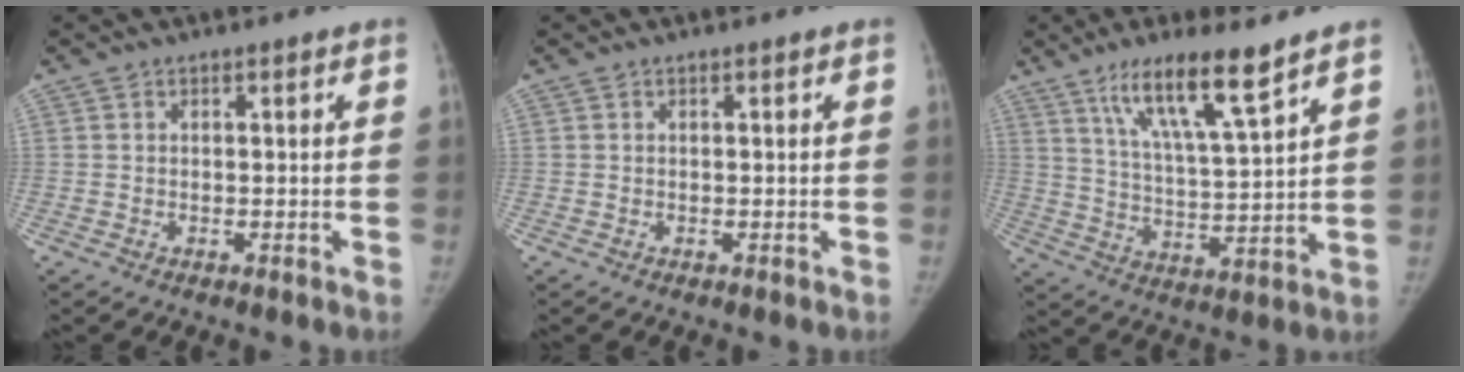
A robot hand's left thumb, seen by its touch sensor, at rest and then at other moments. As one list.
[{"total": 0.0}, {"total": 12.8, "force": [8.4, 1.6, 9.6], "torque": [-0.167, -0.045, 0.157]}]